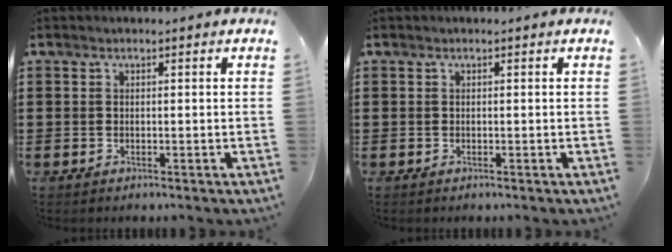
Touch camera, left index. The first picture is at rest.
{"total": 0.0}